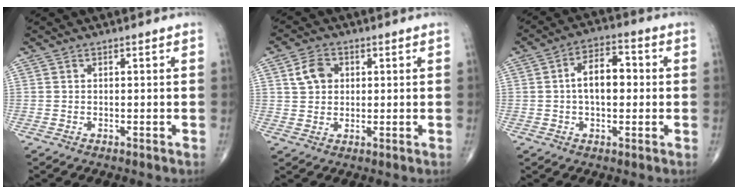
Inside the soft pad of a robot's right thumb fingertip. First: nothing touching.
{"total": 5.3, "force": [1.4, 4.2, 2.9], "torque": [-0.040, 0.001, 0.023]}
{"total": 8.8, "force": [0.4, 5.0, 7.2], "torque": [-0.106, 0.024, -0.001]}